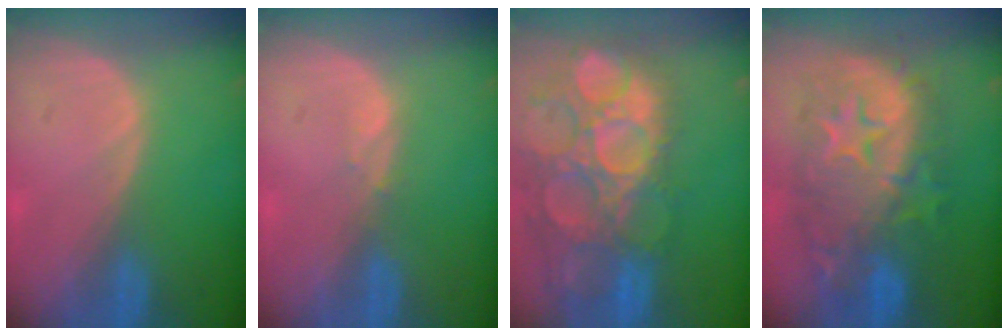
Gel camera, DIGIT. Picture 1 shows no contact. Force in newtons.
{"total": 0.7, "press": 0.7, "slide": 0.2}
{"total": 15.4, "press": 12.7, "slide": 8.7}
{"total": 12.6, "press": 12.6, "slide": 1.1}